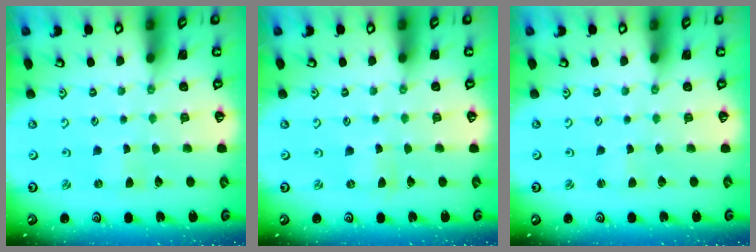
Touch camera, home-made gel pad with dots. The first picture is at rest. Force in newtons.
{"total": 0.0}
{"total": 1.4, "press": 1.4, "slide": 0.3}